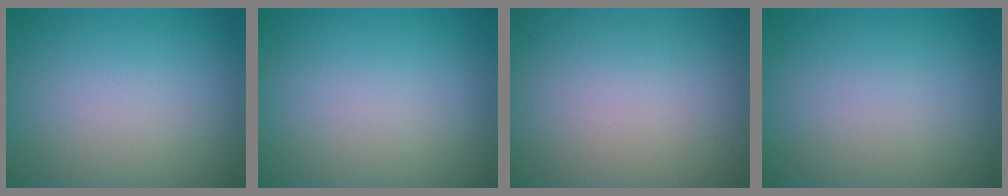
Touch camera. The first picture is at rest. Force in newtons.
{"total": 0.0}
{"total": 0.0}
{"total": 0.0}